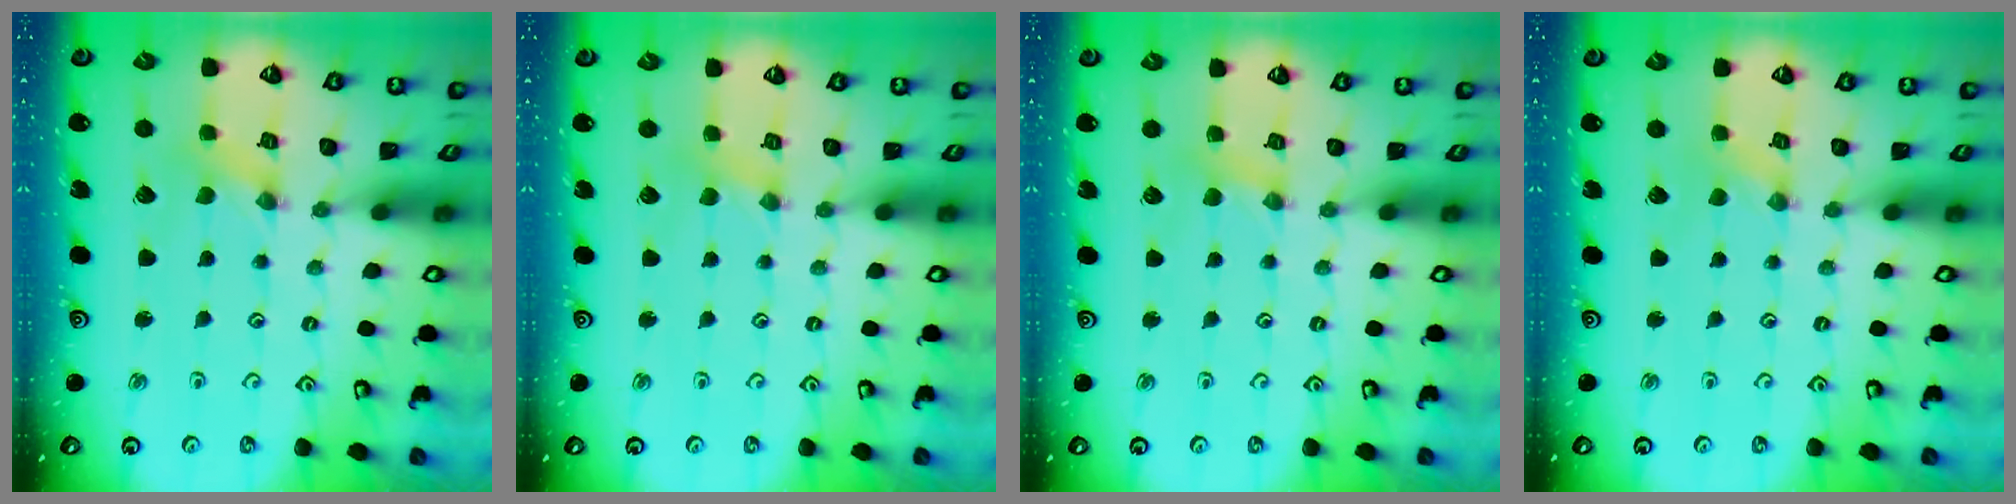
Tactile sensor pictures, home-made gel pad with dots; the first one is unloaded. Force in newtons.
{"total": 2.8, "press": 2.8, "slide": 0.4}
{"total": 3.0, "press": 2.9, "slide": 0.4}
{"total": 0.0}